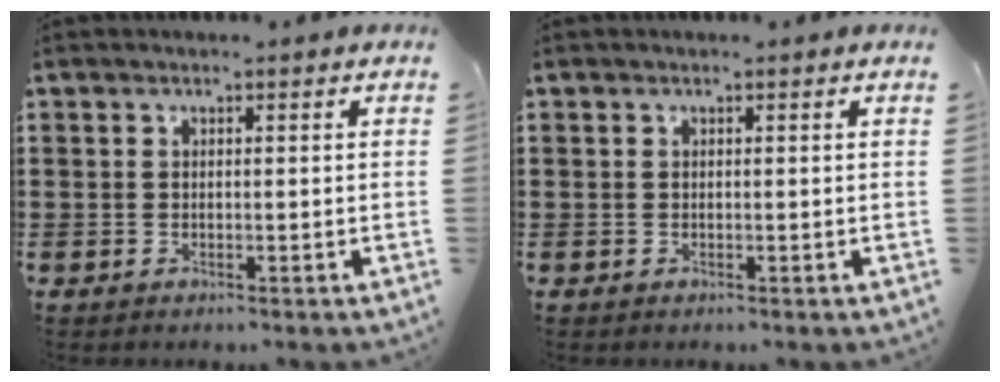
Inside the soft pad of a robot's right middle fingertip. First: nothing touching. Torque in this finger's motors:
{"motor_torque": [0.04, -0.04, 0.00, 0.00]}